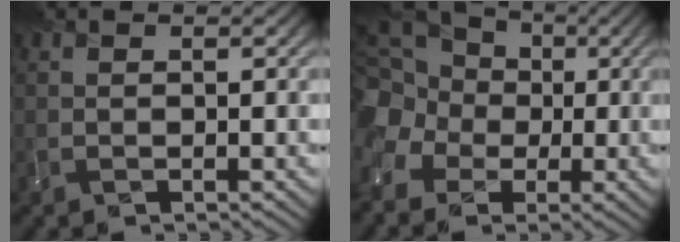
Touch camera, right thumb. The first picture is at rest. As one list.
[{"total": 14.4, "force": [-1.1, 12.6, 6.9], "torque": [-0.203, -0.004, -0.046]}]